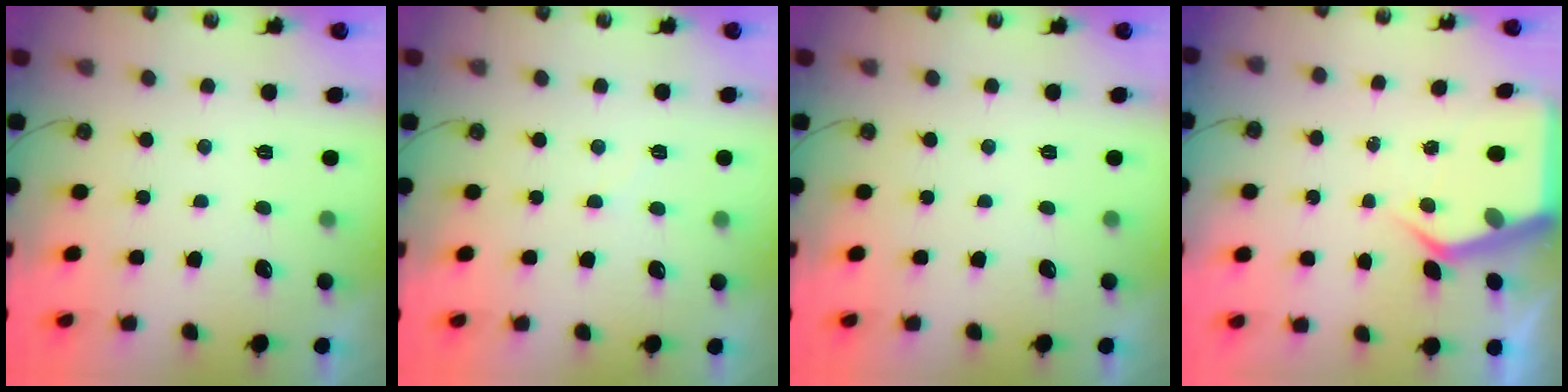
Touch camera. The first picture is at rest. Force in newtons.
{"total": 2.8, "press": 2.8, "slide": 0.4}
{"total": 0.0}
{"total": 5.2, "press": 5.2, "slide": 0.3}